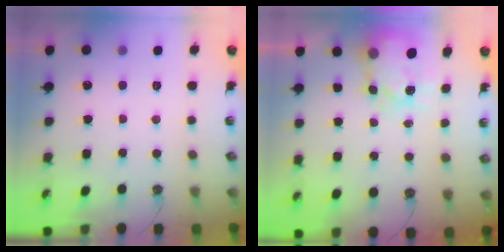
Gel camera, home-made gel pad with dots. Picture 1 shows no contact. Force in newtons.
{"total": 5.5, "press": 5.5, "slide": 0.7}